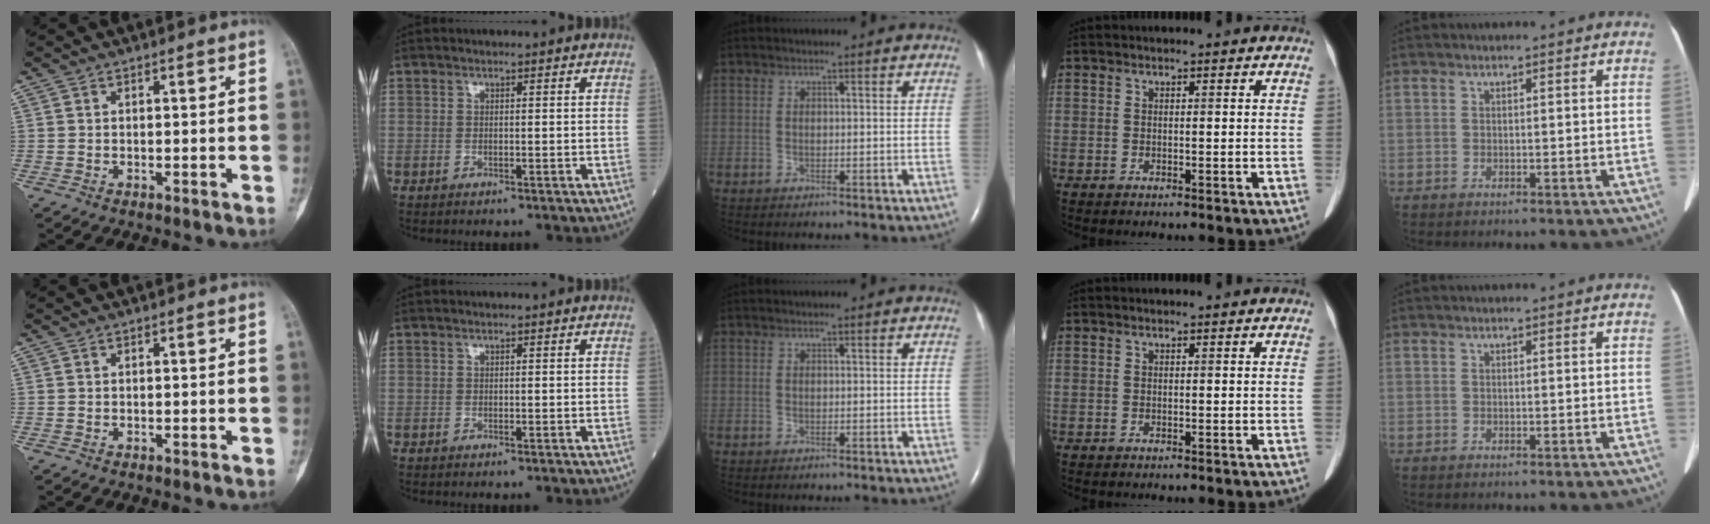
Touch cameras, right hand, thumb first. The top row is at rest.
{}